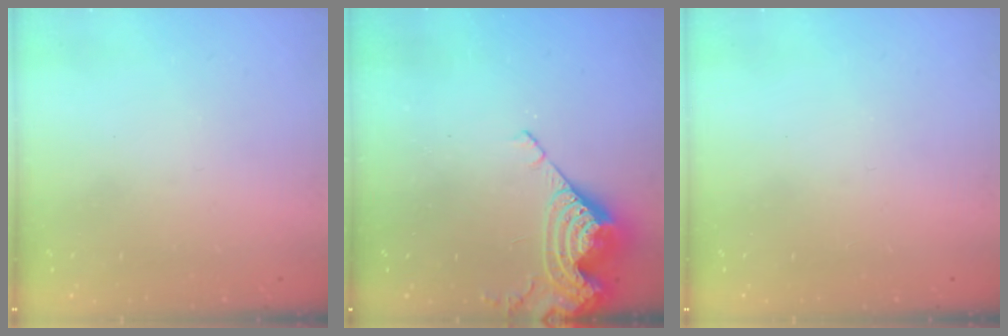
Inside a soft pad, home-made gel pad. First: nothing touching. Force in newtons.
{"total": 11.9, "press": 11.9, "slide": 0.8}
{"total": 0.0}